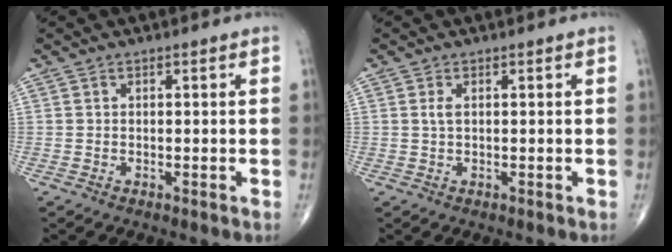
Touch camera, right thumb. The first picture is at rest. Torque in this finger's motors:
{"motor_torque": [-0.43, 0.34, 0.55, 0.05, -0.02]}